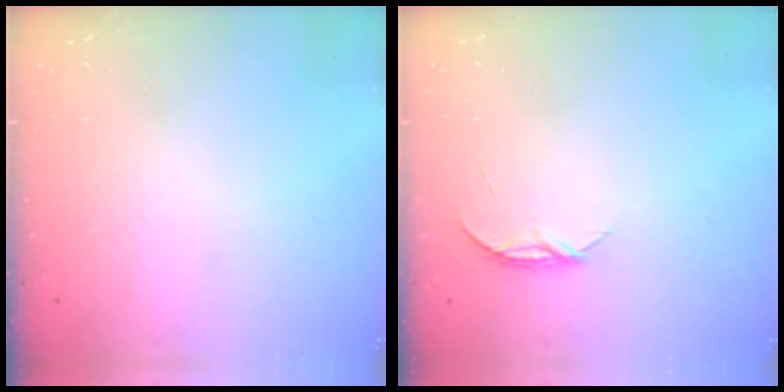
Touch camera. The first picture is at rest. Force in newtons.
{"total": 4.3, "press": 4.3, "slide": 0.5}